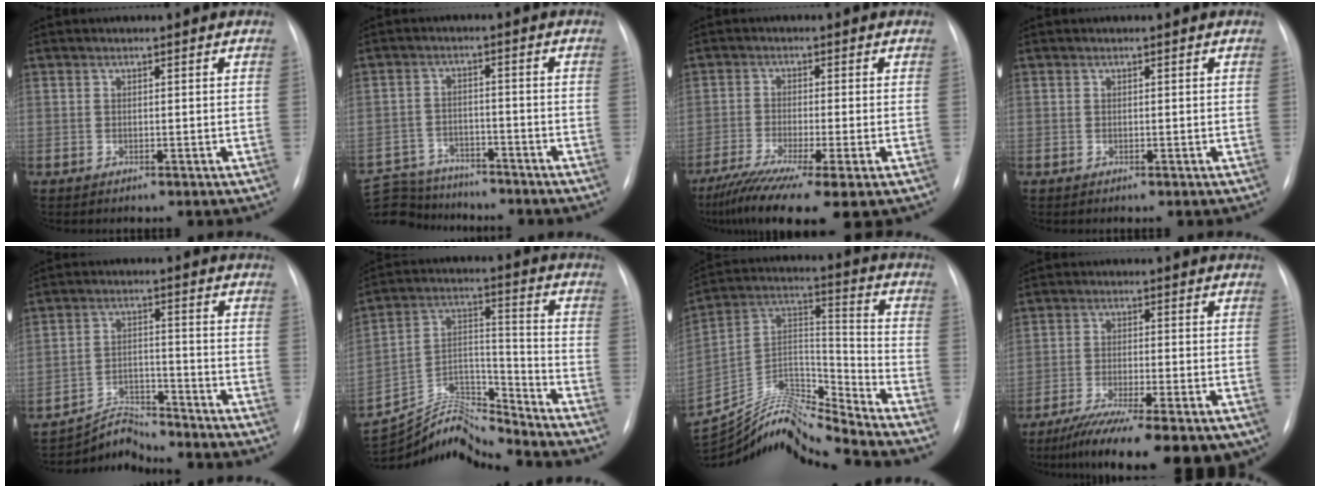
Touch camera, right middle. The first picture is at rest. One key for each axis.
{"total": 12.9, "fx": -11.9, "fy": 4.2, "fz": 2.6, "tx": -0.065, "ty": 0.013, "tz": -0.181}
{"total": 12.7, "fx": -8.7, "fy": 0.7, "fz": 9.2, "tx": -0.155, "ty": -0.033, "tz": -0.143}
{"total": 0.0}
{"total": 5.5, "fx": -5.3, "fy": 0.1, "fz": -1.4, "tx": 0.019, "ty": 0.005, "tz": -0.090}
{"total": 13.4, "fx": -13.3, "fy": -1.5, "fz": 0.5, "tx": -0.016, "ty": 0.044, "tz": -0.246}
{"total": 18.7, "fx": -18.1, "fy": -0.9, "fz": 4.4, "tx": -0.087, "ty": 0.052, "tz": -0.319}
{"total": 18.0, "fx": -11.7, "fy": 4.4, "fz": 12.9, "tx": -0.170, "ty": -0.026, "tz": -0.174}